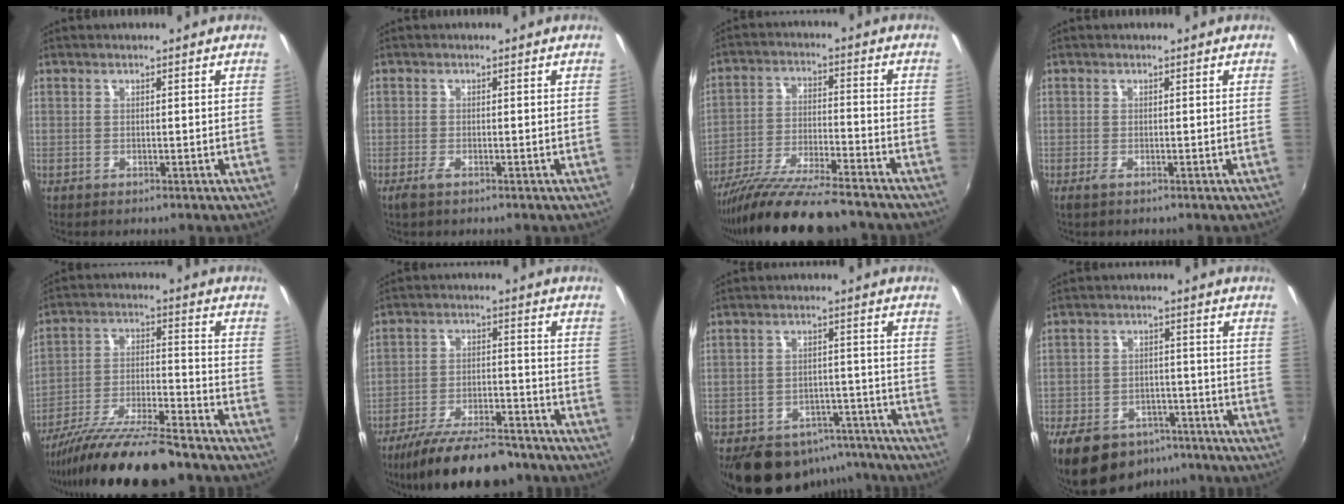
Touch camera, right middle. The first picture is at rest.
{"total": 1.7, "force": [-1.1, 0.4, 1.2], "torque": [-0.026, -0.006, -0.021]}
{"total": 17.3, "force": [-14.8, 2.0, 8.8], "torque": [-0.177, -0.044, -0.247]}
{"total": 1.0, "force": [-0.6, 0.2, 0.8], "torque": [-0.017, -0.004, -0.012]}
{"total": 17.5, "force": [-14.4, 2.2, 9.6], "torque": [-0.189, -0.035, -0.244]}
{"total": 18.6, "force": [-15.3, 5.3, 9.2], "torque": [-0.176, -0.021, -0.228]}
{"total": 16.0, "force": [-12.2, 8.3, 6.0], "torque": [-0.126, 0.017, -0.148]}
{"total": 14.9, "force": [-10.4, 8.5, 6.3], "torque": [-0.151, -0.002, -0.146]}